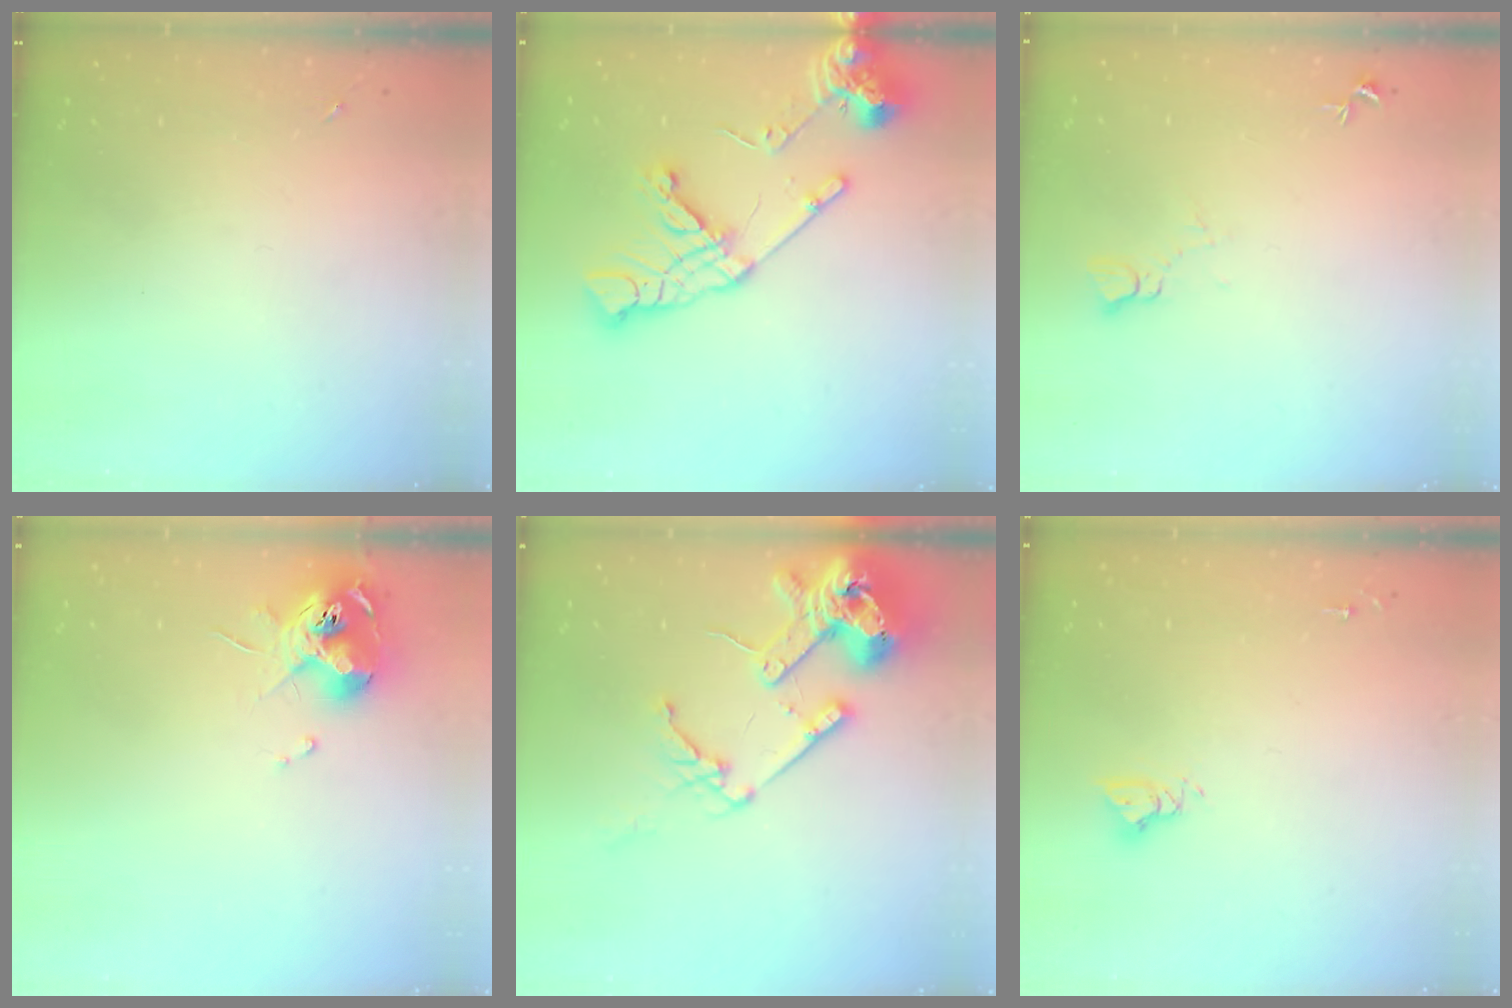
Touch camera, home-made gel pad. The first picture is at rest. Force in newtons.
{"total": 16.3, "press": 16.2, "slide": 2.1}
{"total": 3.7, "press": 3.7, "slide": 0.3}
{"total": 10.7, "press": 10.6, "slide": 0.9}
{"total": 17.6, "press": 17.4, "slide": 2.3}
{"total": 4.9, "press": 4.9, "slide": 0.3}